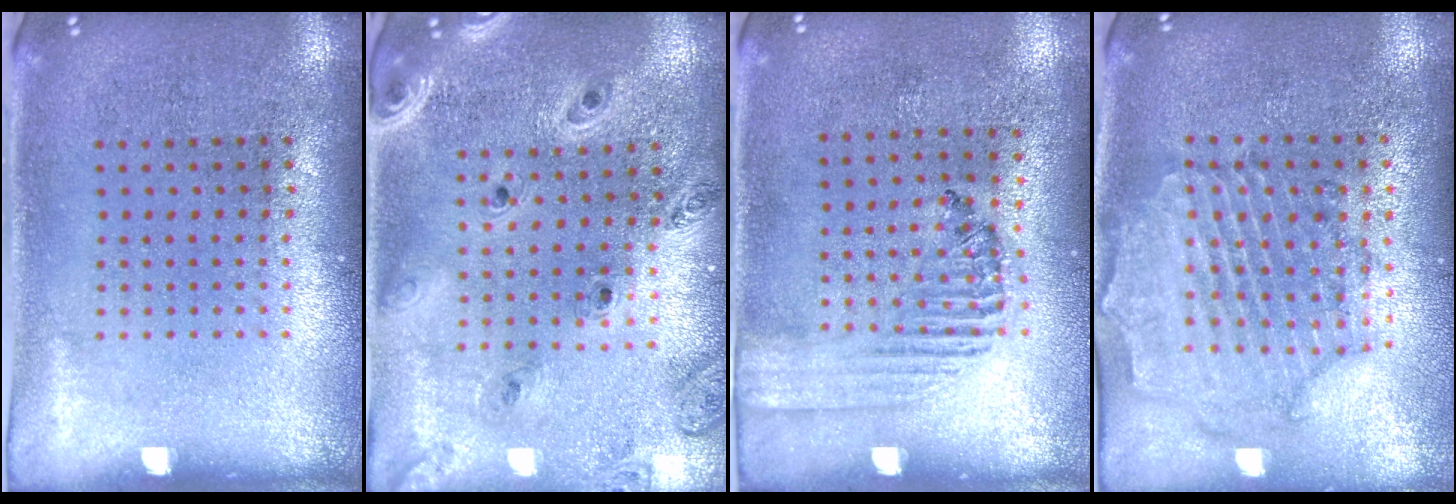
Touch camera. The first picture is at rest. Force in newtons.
{"total": 1.3, "press": 1.3, "slide": 0.2}
{"total": 1.3, "press": 1.0, "slide": 0.8}
{"total": 0.7, "press": 0.6, "slide": 0.4}